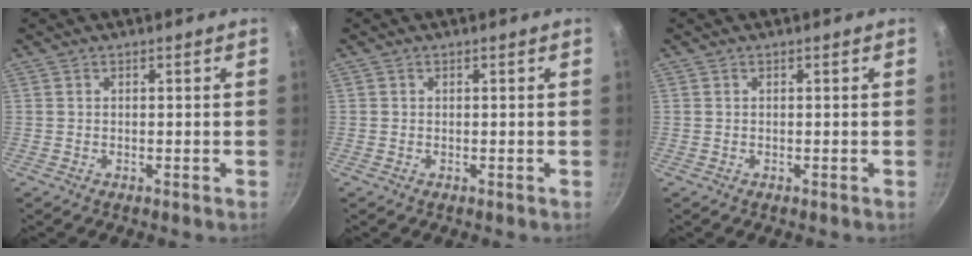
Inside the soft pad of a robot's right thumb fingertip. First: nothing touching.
{"total": 0.0}
{"total": 0.0}